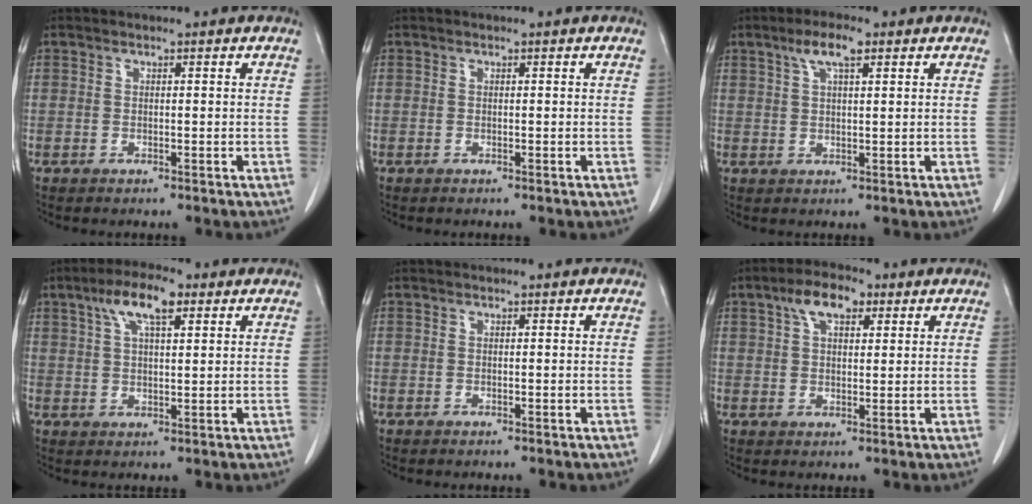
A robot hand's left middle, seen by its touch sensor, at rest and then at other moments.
{"total": 0.0}
{"total": 4.4, "force": [2.5, 0.9, 3.6], "torque": [-0.076, 0.008, 0.046]}
{"total": 7.2, "force": [3.8, 2.0, 5.9], "torque": [-0.117, 0.016, 0.066]}
{"total": 0.0}
{"total": 6.1, "force": [3.1, 2.8, 4.4], "torque": [-0.087, 0.019, 0.053]}